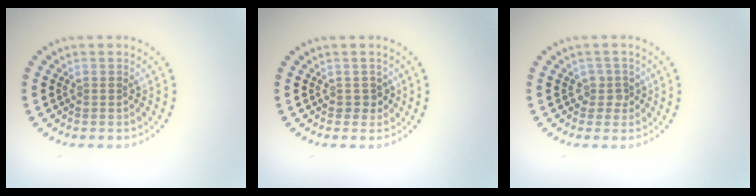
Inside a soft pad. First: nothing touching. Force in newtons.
{"total": 1.1, "press": 1.0, "slide": 0.5}
{"total": 1.3, "press": 1.1, "slide": 0.7}